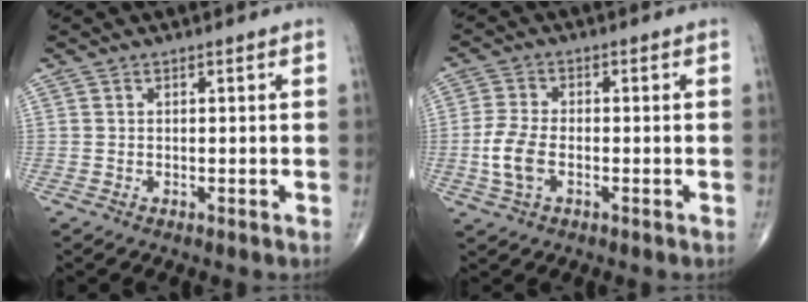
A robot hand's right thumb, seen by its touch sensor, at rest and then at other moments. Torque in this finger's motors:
{"motor_torque": [-0.23, 0.54, 0.65, -0.09, 0.22]}